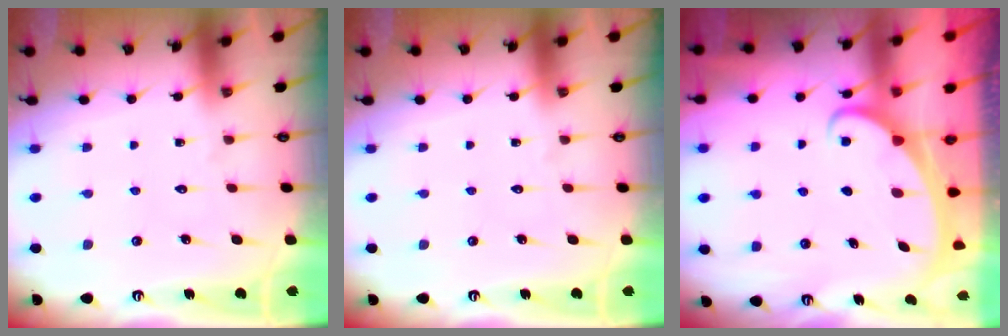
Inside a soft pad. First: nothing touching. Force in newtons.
{"total": 0.0}
{"total": 2.4, "press": 2.4, "slide": 0.3}